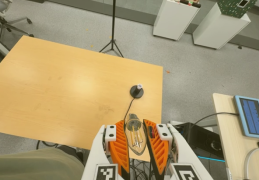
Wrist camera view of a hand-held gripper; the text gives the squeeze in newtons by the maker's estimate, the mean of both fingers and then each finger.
{"total": 23.3, "left": 26.3, "right": 20.4}